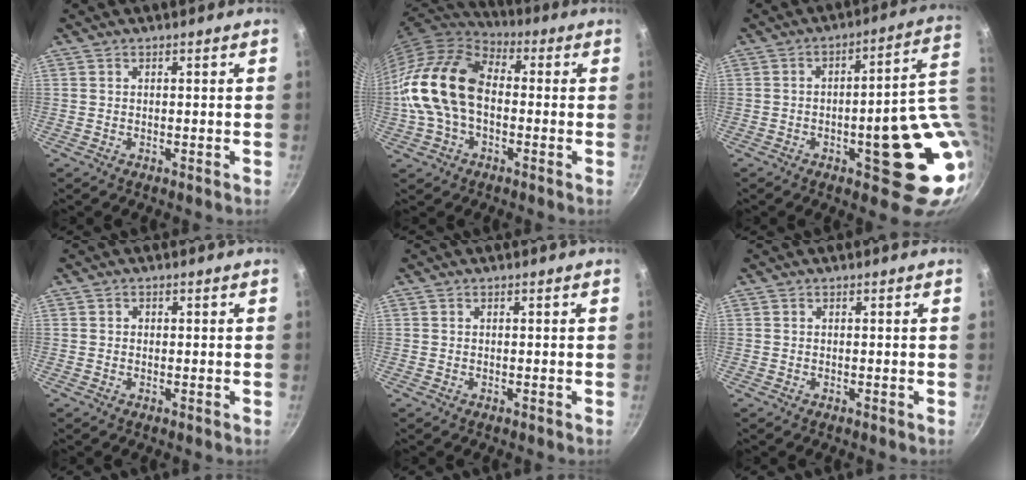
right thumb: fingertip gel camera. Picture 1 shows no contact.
{"total": 16.9, "force": [-1.2, 11.4, 12.4], "torque": [-0.220, 0.039, -0.037]}
{"total": 18.2, "force": [-0.8, 6.3, 17.0], "torque": [-0.170, 0.004, 0.000]}
{"total": 0.5, "force": [0.0, 0.5, 0.1], "torque": [0.003, 0.002, 0.000]}
{"total": 0.0}
{"total": 0.0}